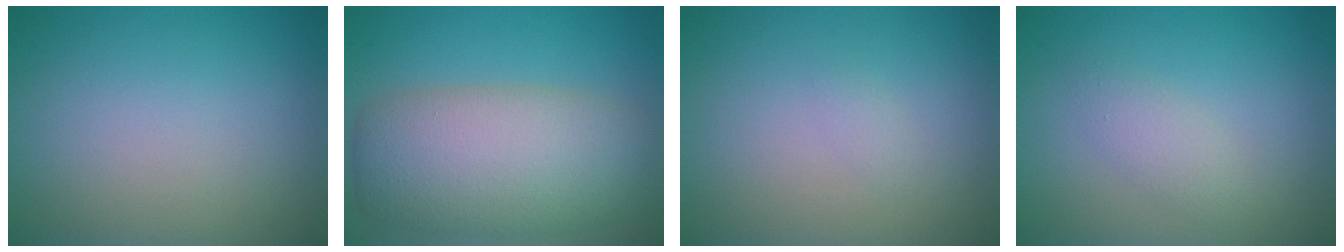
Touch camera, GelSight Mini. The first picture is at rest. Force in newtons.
{"total": 9.1, "press": 9.1, "slide": 0.3}
{"total": 0.5, "press": 0.5, "slide": 0.1}
{"total": 1.6, "press": 1.6, "slide": 0.1}